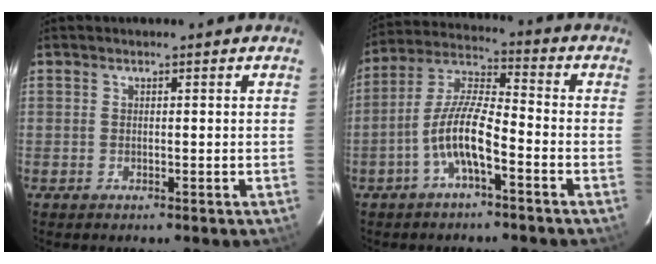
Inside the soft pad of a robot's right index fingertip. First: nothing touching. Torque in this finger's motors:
{"motor_torque": [1.22, -0.92, 0.86, 0.21]}